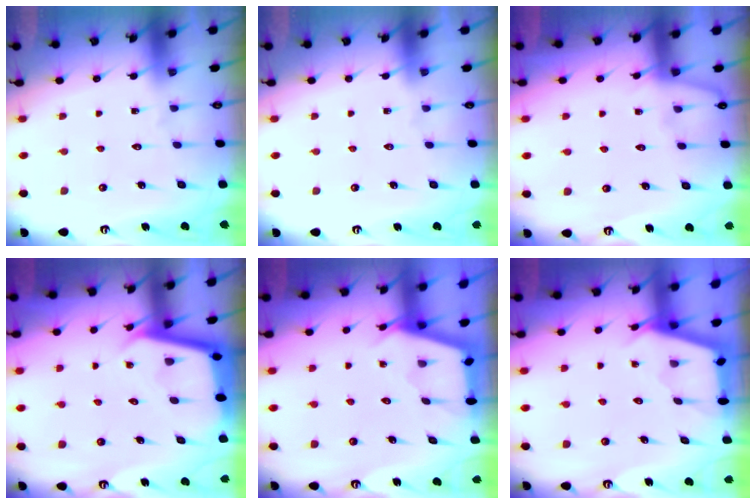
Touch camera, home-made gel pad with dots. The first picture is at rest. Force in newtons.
{"total": 0.0}
{"total": 2.0, "press": 2.0, "slide": 0.4}
{"total": 3.8, "press": 3.8, "slide": 0.3}
{"total": 2.6, "press": 2.6, "slide": 0.3}
{"total": 2.6, "press": 2.6, "slide": 0.3}